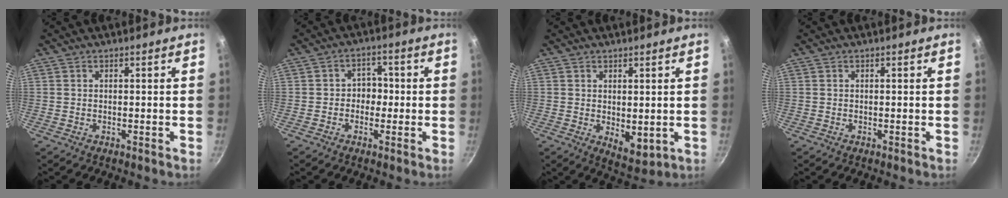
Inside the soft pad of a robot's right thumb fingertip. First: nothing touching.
{"total": 3.9, "force": [-0.7, 3.3, 1.8], "torque": [0.008, 0.014, -0.018]}
{"total": 5.5, "force": [0.3, 3.1, 4.5], "torque": [-0.052, -0.019, 0.014]}
{"total": 0.0}